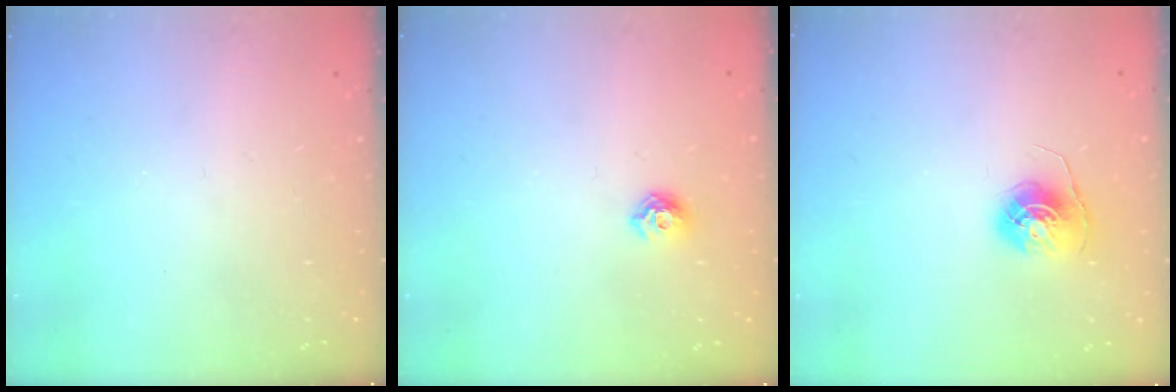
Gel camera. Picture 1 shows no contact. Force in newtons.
{"total": 7.3, "press": 7.2, "slide": 0.8}
{"total": 6.9, "press": 6.9, "slide": 0.5}